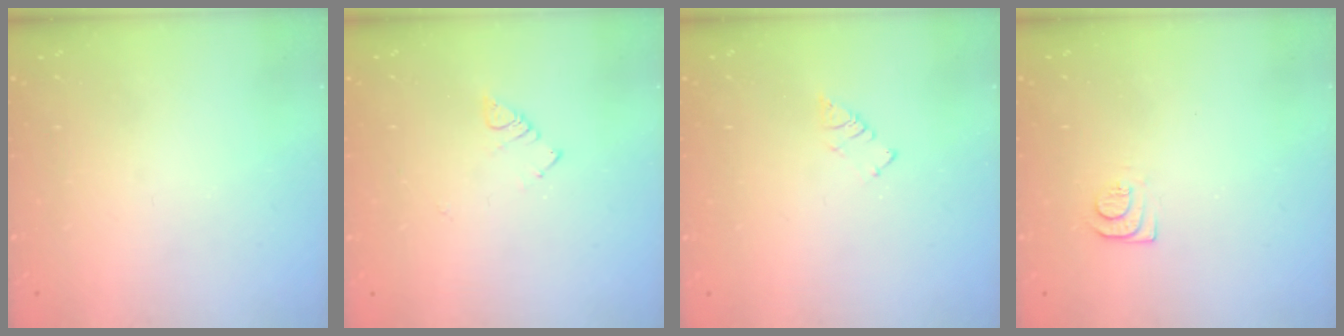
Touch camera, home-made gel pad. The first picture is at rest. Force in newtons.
{"total": 3.0, "press": 2.9, "slide": 0.4}
{"total": 2.9, "press": 2.9, "slide": 0.4}
{"total": 6.7, "press": 6.6, "slide": 0.7}